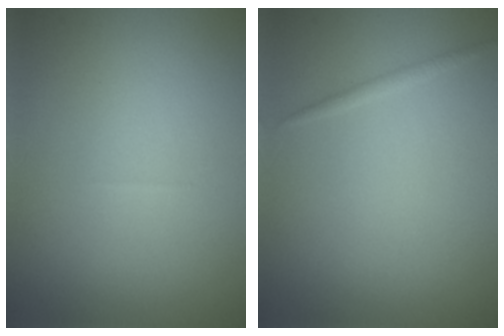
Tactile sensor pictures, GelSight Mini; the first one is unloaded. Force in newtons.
{"total": 0.7, "press": 0.7, "slide": 0.0}